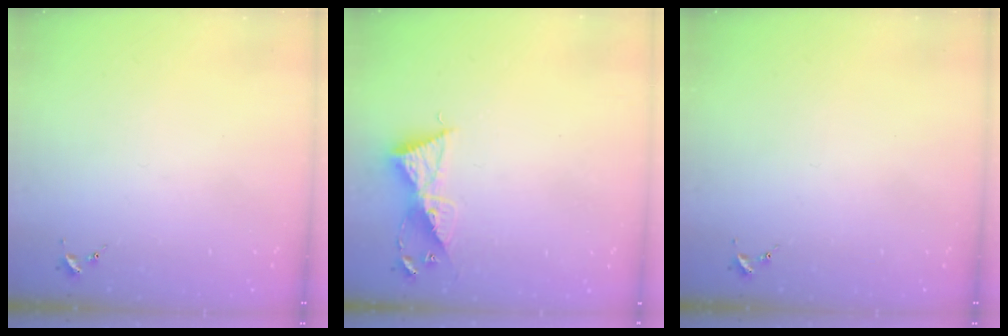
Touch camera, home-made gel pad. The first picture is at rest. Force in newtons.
{"total": 8.8, "press": 8.7, "slide": 0.5}
{"total": 0.0}